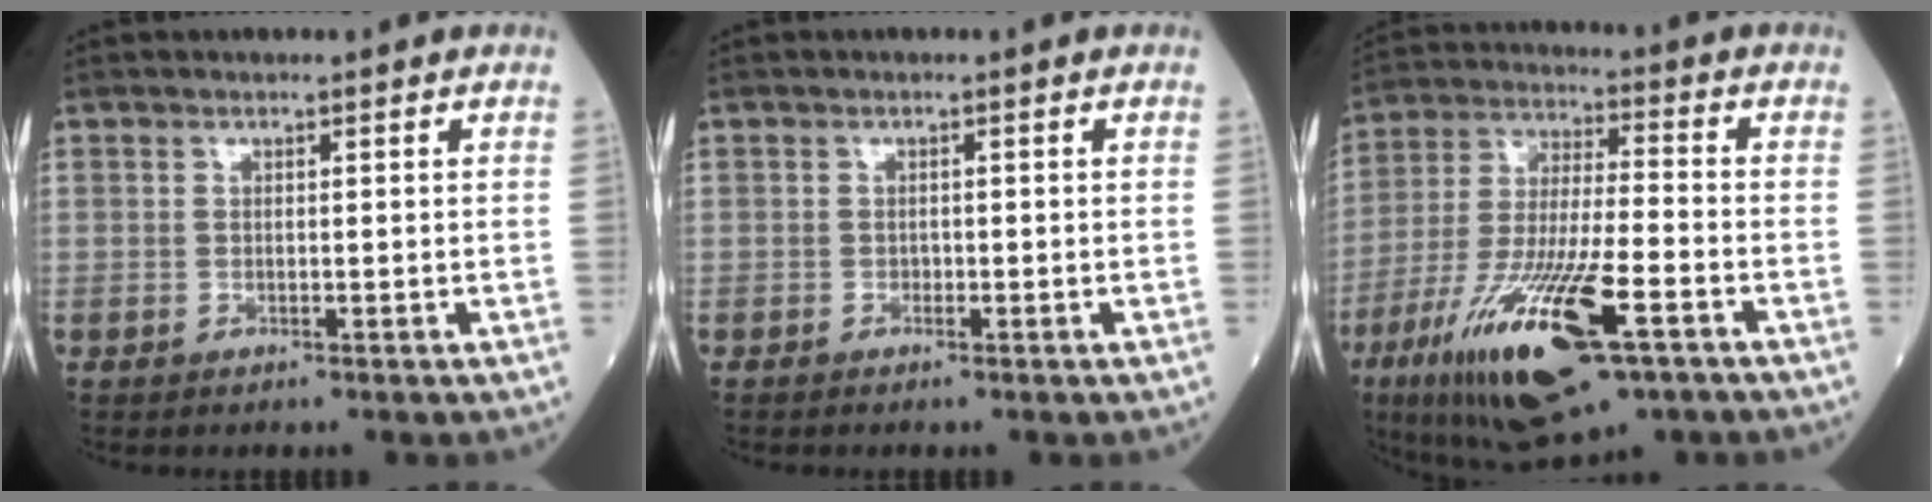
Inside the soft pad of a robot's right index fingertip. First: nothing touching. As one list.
[{"total": 0.7, "force": [-0.5, 0.4, 0.2], "torque": [-0.007, 0.000, -0.011]}, {"total": 20.3, "force": [-10.0, 4.3, 17.1], "torque": [-0.349, -0.036, -0.171]}]